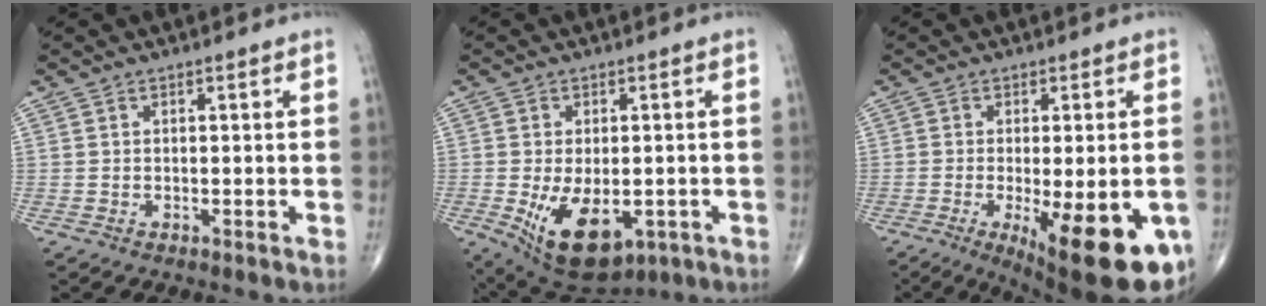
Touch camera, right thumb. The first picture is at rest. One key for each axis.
{"total": 13.1, "fx": -4.0, "fy": 7.3, "fz": 10.1, "tx": -0.160, "ty": -0.009, "tz": -0.041}
{"total": 19.1, "fx": -7.0, "fy": 6.5, "fz": 16.6, "tx": -0.182, "ty": -0.018, "tz": -0.083}